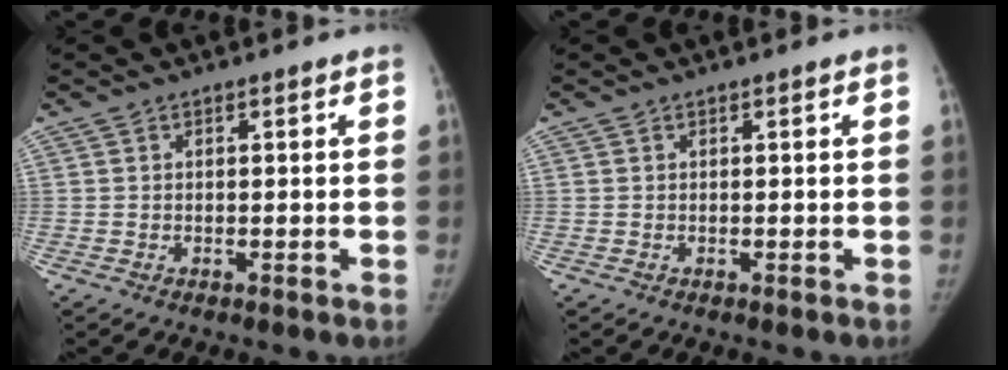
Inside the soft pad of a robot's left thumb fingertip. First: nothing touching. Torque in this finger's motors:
{"motor_torque": [0.06, 0.00, 0.00, 0.00, 0.00]}